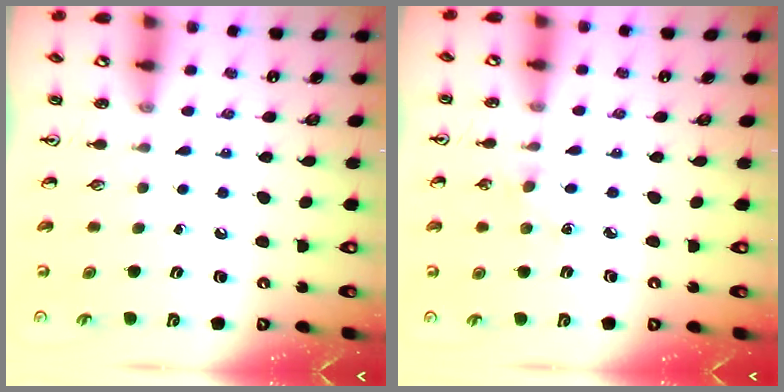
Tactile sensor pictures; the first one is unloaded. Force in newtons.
{"total": 4.7, "press": 4.7, "slide": 0.6}